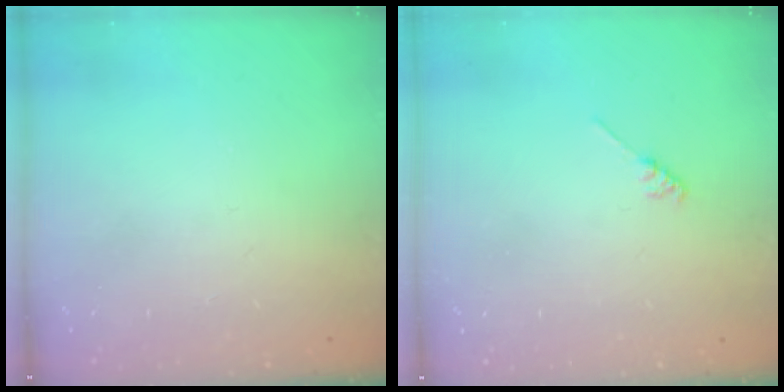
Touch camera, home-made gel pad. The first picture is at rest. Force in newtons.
{"total": 1.8, "press": 1.7, "slide": 0.4}